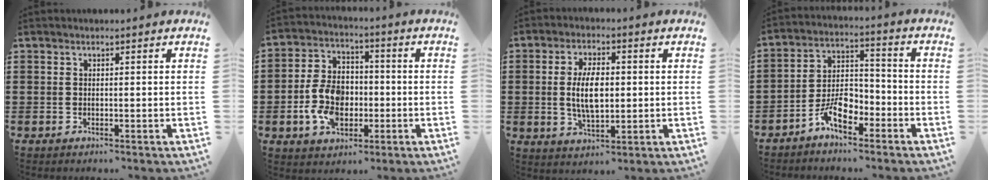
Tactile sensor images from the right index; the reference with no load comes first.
{"total": 9.4, "force": [-2.2, 6.4, 6.5], "torque": [-0.159, 0.007, -0.044]}
{"total": 7.1, "force": [0.1, 3.1, 6.4], "torque": [-0.127, -0.001, -0.005]}
{"total": 7.1, "force": [-4.5, 3.6, 4.1], "torque": [-0.085, 0.017, -0.084]}